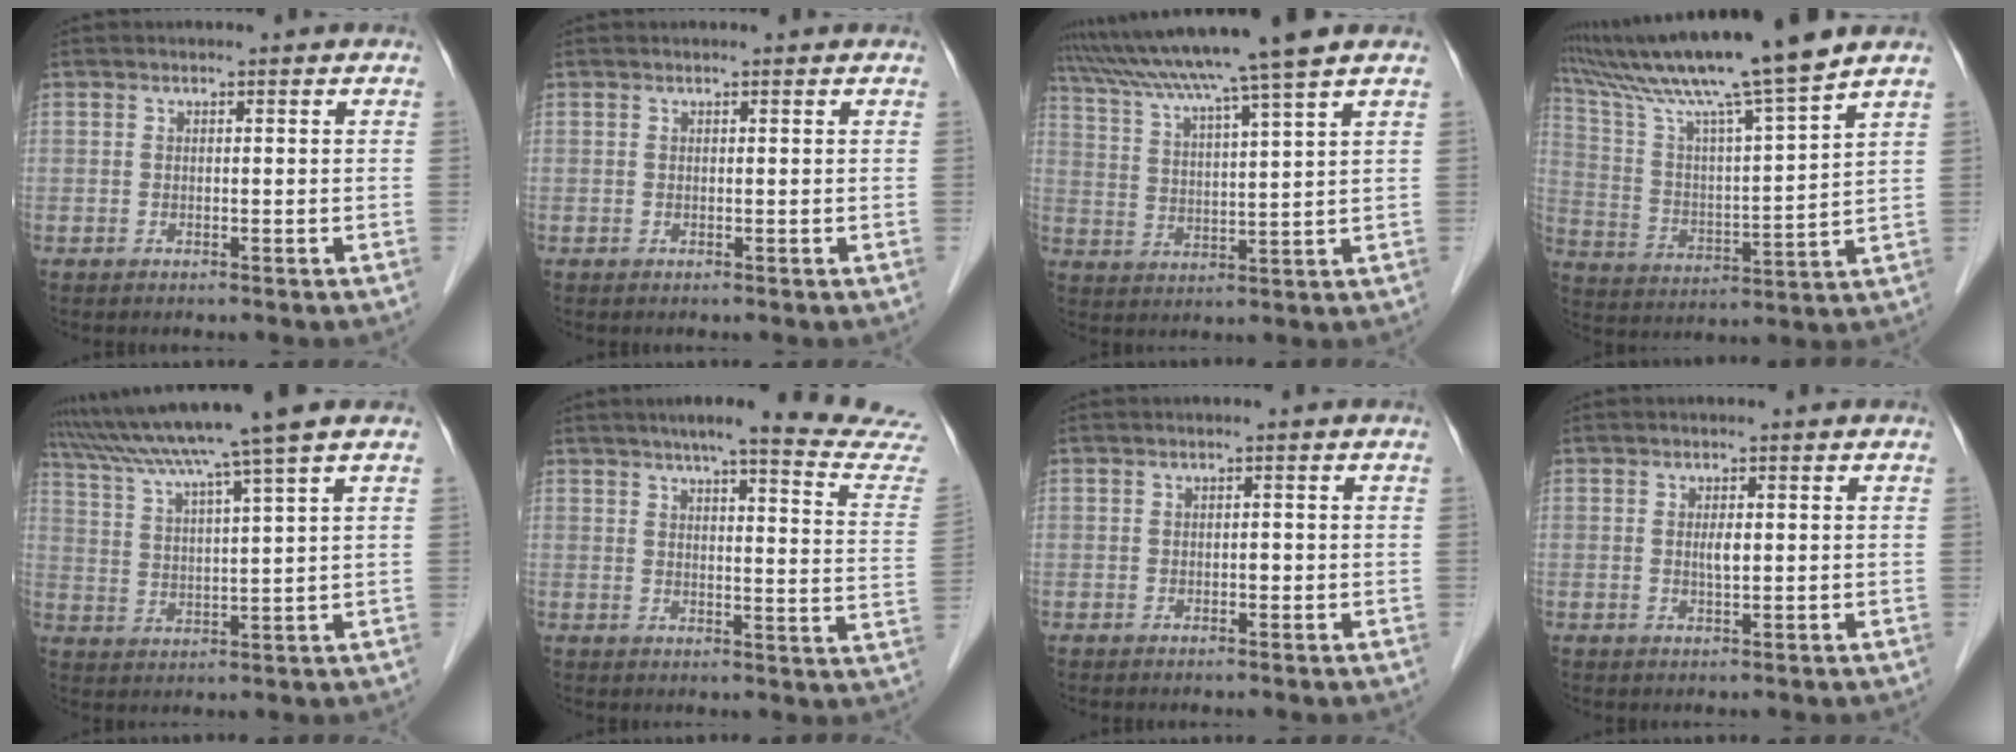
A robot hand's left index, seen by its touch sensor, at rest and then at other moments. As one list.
[{"total": 0.0}, {"total": 14.0, "force": [11.6, -2.2, 7.6], "torque": [-0.132, 0.000, 0.183]}, {"total": 17.4, "force": [14.3, -2.1, 9.7], "torque": [-0.176, -0.007, 0.246]}, {"total": 13.1, "force": [10.4, -2.4, 7.6], "torque": [-0.132, 0.002, 0.167]}, {"total": 19.5, "force": [17.8, -0.5, 7.8], "torque": [-0.094, -0.083, 0.195]}, {"total": 0.7, "force": [-0.4, 0.3, 0.5], "torque": [-0.006, -0.002, -0.007]}, {"total": 1.6, "force": [0.0, 0.3, 1.6], "torque": [-0.029, -0.004, 0.000]}]